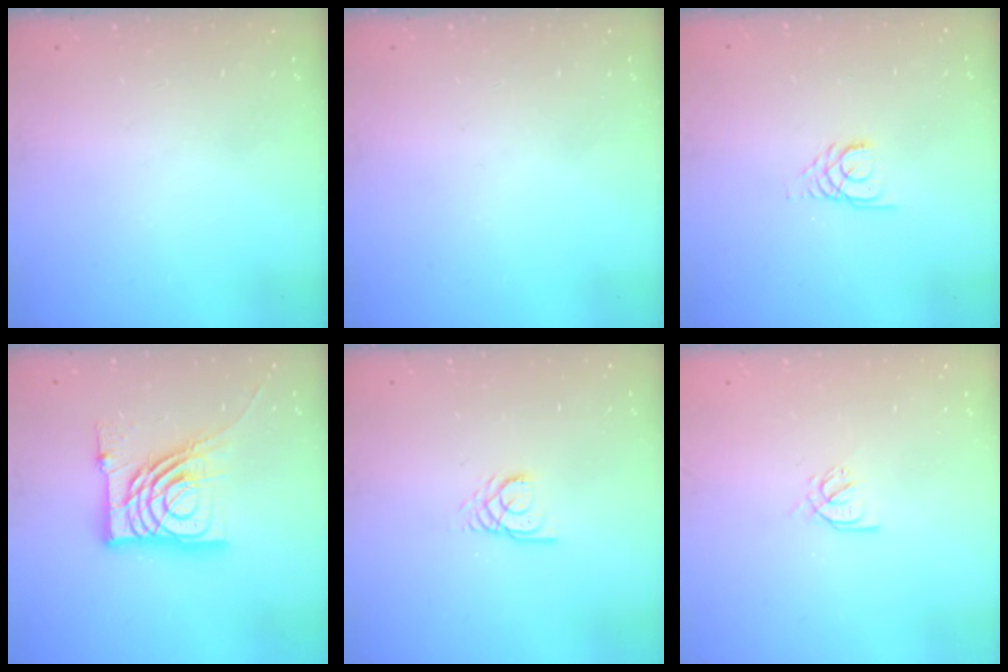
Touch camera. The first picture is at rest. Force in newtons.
{"total": 0.0}
{"total": 3.0, "press": 2.9, "slide": 0.3}
{"total": 18.6, "press": 18.6, "slide": 1.6}
{"total": 2.7, "press": 2.7, "slide": 0.2}
{"total": 3.5, "press": 3.5, "slide": 0.2}